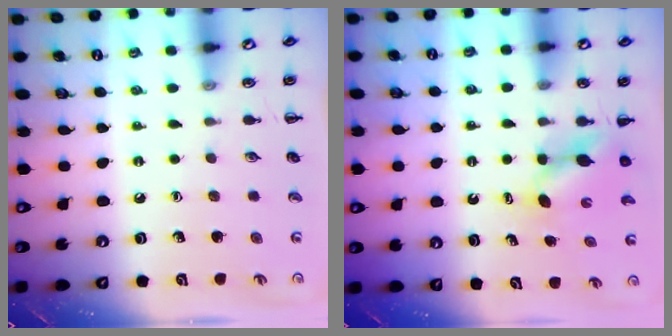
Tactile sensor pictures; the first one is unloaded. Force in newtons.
{"total": 4.2, "press": 4.2, "slide": 0.5}